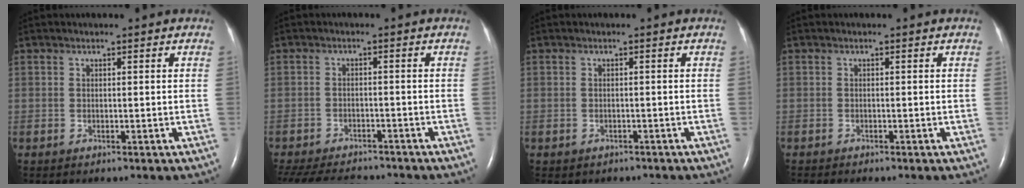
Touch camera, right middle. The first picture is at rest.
{"total": 14.1, "force": [-12.2, 4.6, 5.3], "torque": [-0.137, -0.015, -0.169]}
{"total": 2.7, "force": [-2.2, 1.4, 0.5], "torque": [-0.012, 0.001, -0.024]}
{"total": 2.4, "force": [-2.2, 0.3, 1.0], "torque": [-0.018, -0.005, -0.027]}